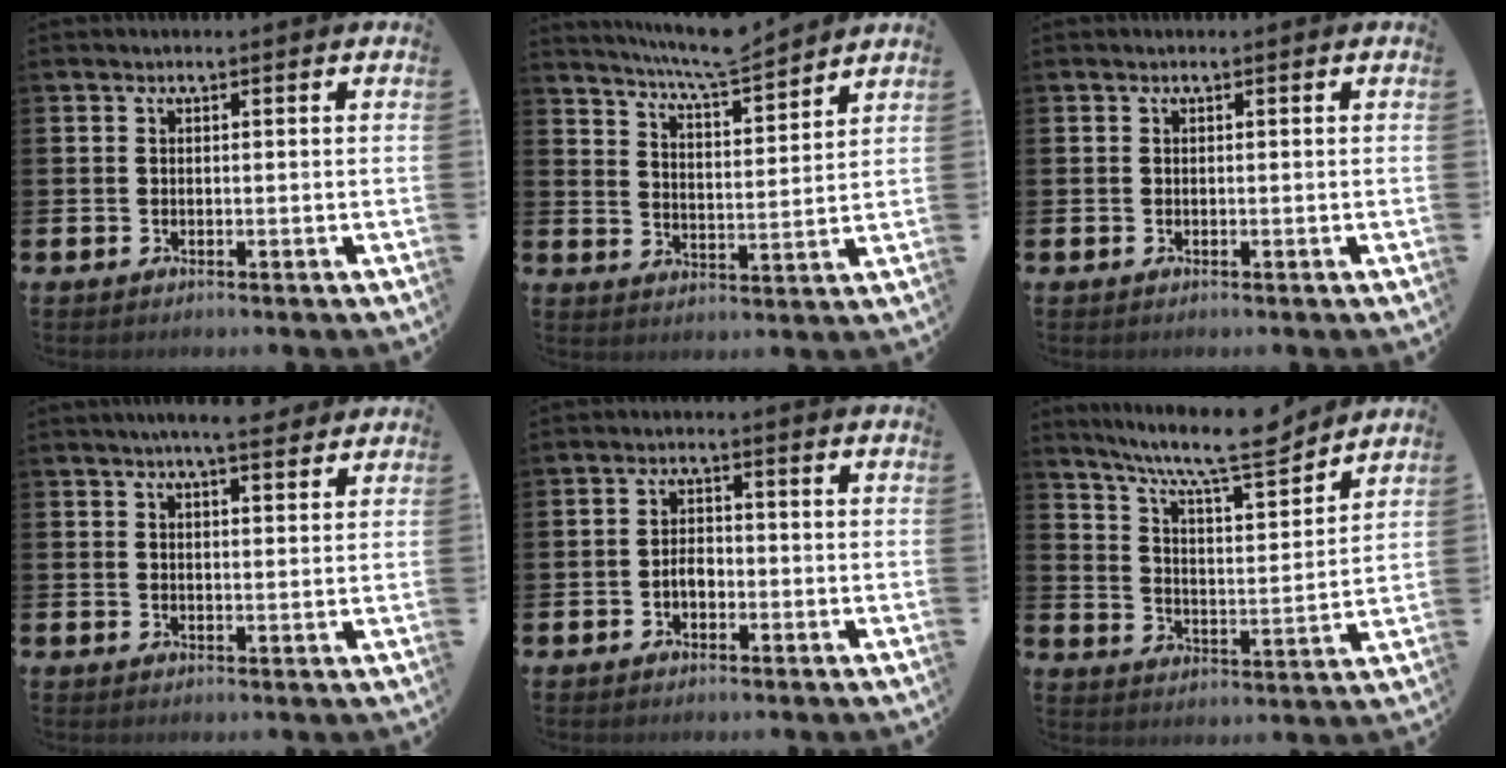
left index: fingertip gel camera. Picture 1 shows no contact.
{"total": 7.0, "force": [6.8, 0.1, 1.6], "torque": [-0.058, -0.040, 0.122]}
{"total": 0.0}
{"total": 4.7, "force": [4.3, 0.5, 1.8], "torque": [-0.034, -0.016, 0.074]}
{"total": 2.5, "force": [-0.8, 1.6, 1.7], "torque": [-0.032, 0.005, -0.019]}
{"total": 10.8, "force": [9.4, 1.5, 5.0], "torque": [-0.117, -0.059, 0.160]}